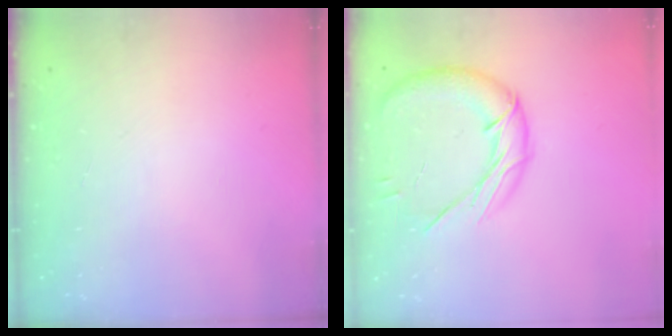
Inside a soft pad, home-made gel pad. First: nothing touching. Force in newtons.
{"total": 13.7, "press": 13.6, "slide": 1.1}